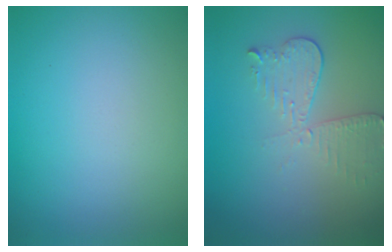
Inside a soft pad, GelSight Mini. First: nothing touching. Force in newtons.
{"total": 3.1, "press": 2.7, "slide": 1.6}